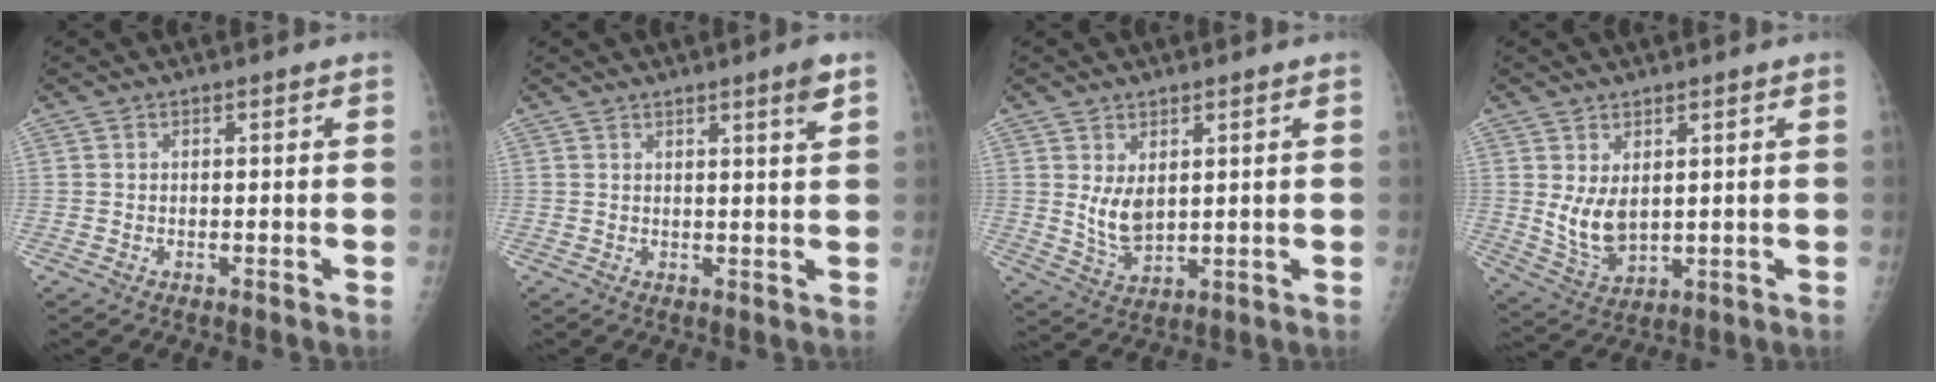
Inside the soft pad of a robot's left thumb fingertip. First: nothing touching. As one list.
[{"total": 3.1, "force": [2.0, -0.1, 2.3], "torque": [-0.033, -0.016, 0.031]}, {"total": 5.8, "force": [1.8, 3.4, 4.3], "torque": [-0.068, -0.022, 0.046]}, {"total": 6.8, "force": [1.7, 4.1, 5.2], "torque": [-0.086, -0.024, 0.049]}]